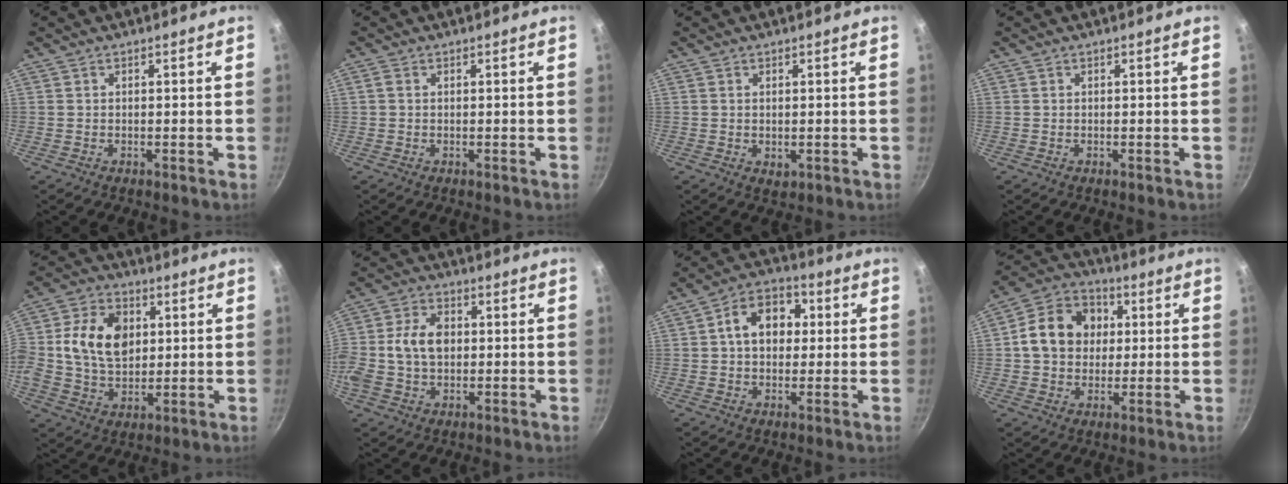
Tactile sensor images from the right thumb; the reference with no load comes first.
{"total": 0.9, "force": [0.2, 0.7, 0.6], "torque": [-0.011, 0.003, 0.002]}
{"total": 1.6, "force": [0.1, 1.1, 1.2], "torque": [-0.016, -0.004, 0.003]}
{"total": 0.0}
{"total": 14.7, "force": [2.3, 10.5, 10.1], "torque": [-0.163, 0.005, 0.032]}
{"total": 11.0, "force": [0.2, 7.8, 7.7], "torque": [-0.136, 0.021, -0.008]}
{"total": 11.2, "force": [1.7, 8.2, 7.5], "torque": [-0.076, 0.022, 0.010]}
{"total": 13.9, "force": [1.9, 11.4, 7.8], "torque": [-0.106, 0.020, 0.017]}